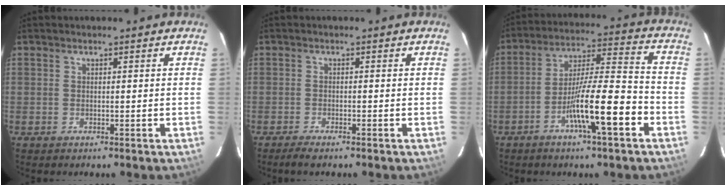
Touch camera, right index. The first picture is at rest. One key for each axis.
{"total": 2.4, "fx": -1.9, "fy": 0.2, "fz": 1.5, "tx": -0.028, "ty": -0.006, "tz": -0.030}
{"total": 13.0, "fx": -5.5, "fy": 0.7, "fz": 11.8, "tx": -0.203, "ty": 0.005, "tz": -0.095}